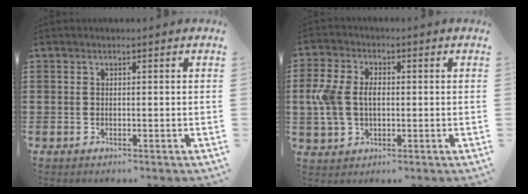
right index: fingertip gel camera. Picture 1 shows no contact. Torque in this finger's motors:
{"motor_torque": [0.28, -0.19, 0.28, 0.21]}